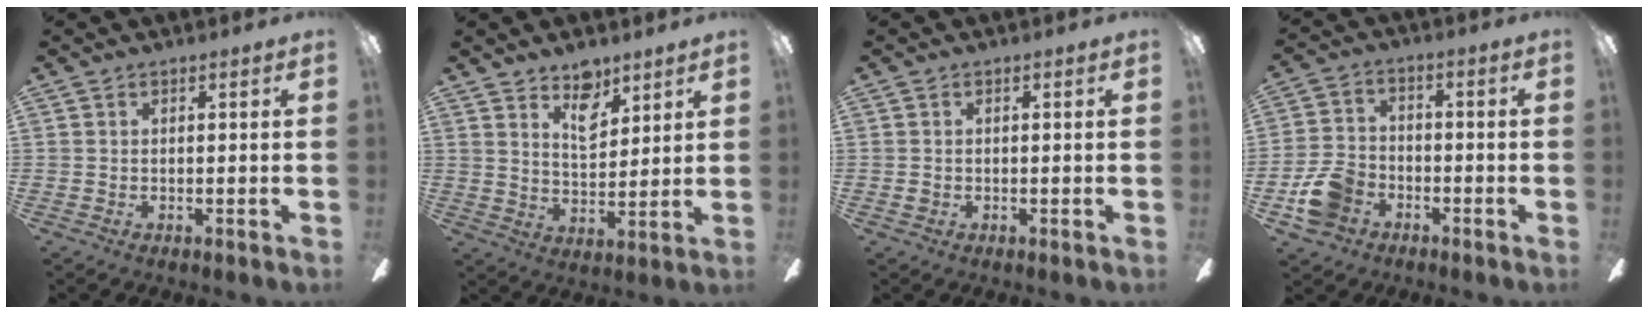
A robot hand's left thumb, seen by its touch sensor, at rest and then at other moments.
{"total": 7.8, "force": [5.6, 3.9, 3.6], "torque": [-0.048, -0.027, 0.099]}
{"total": 0.8, "force": [-0.2, 0.7, 0.2], "torque": [-0.004, 0.005, -0.006]}
{"total": 9.4, "force": [-4.5, 7.0, 4.2], "torque": [-0.100, 0.034, -0.084]}